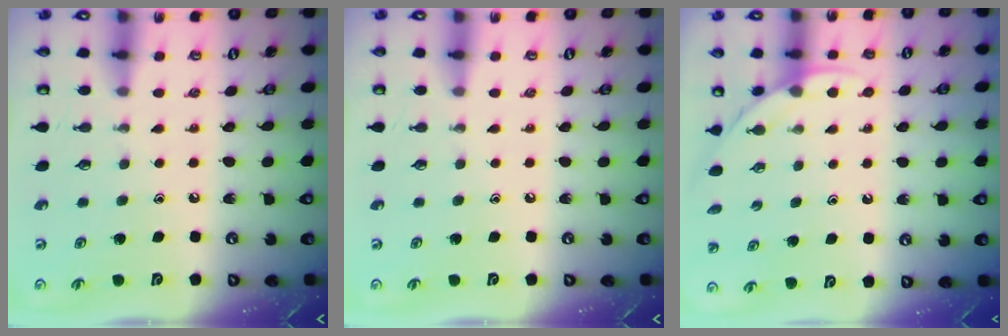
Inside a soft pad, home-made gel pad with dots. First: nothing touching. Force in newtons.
{"total": 0.0}
{"total": 3.7, "press": 3.7, "slide": 0.2}